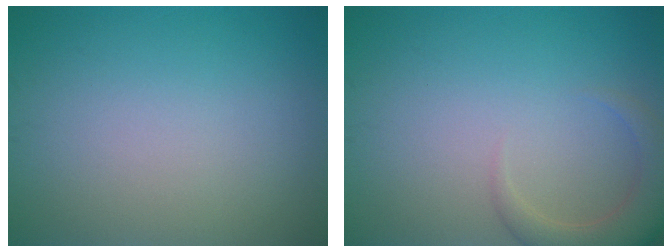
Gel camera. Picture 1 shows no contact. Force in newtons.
{"total": 3.8, "press": 3.8, "slide": 0.5}